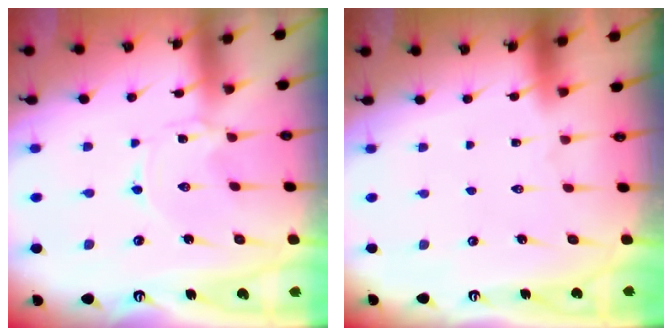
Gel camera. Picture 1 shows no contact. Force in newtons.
{"total": 1.6, "press": 1.6, "slide": 0.1}